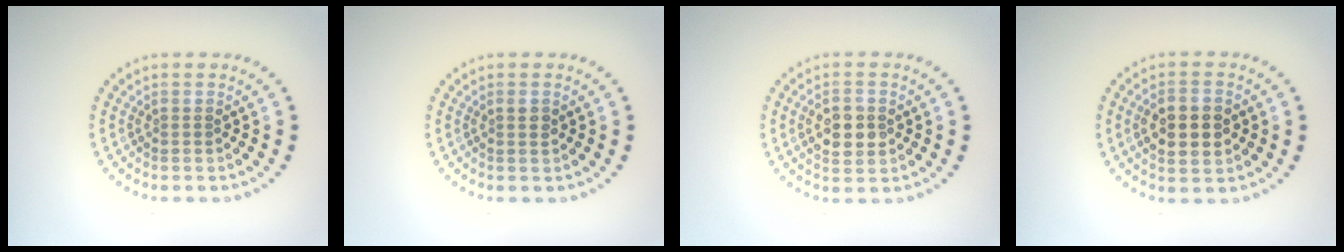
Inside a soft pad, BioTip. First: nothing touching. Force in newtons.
{"total": 1.0, "press": 0.9, "slide": 0.4}
{"total": 3.0, "press": 3.0, "slide": 0.1}
{"total": 4.9, "press": 4.9, "slide": 0.3}